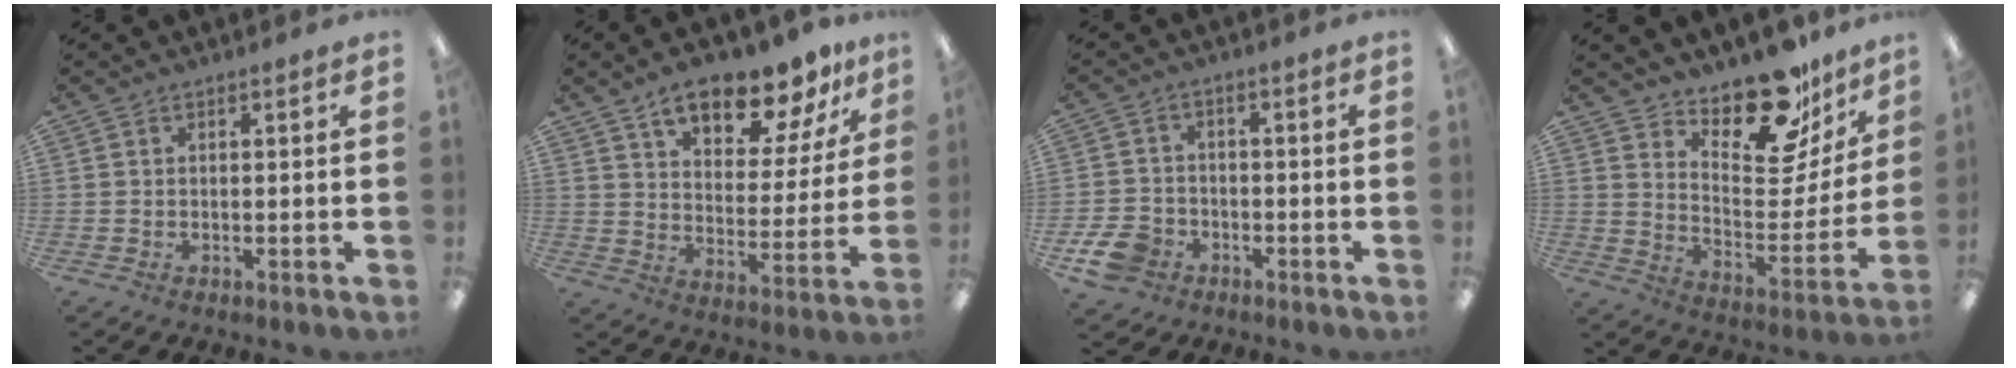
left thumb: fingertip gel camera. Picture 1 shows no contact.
{"total": 14.4, "force": [11.3, 5.3, 7.2], "torque": [-0.106, -0.065, 0.195]}
{"total": 7.3, "force": [-4.0, 5.2, 3.0], "torque": [-0.074, 0.025, -0.076]}
{"total": 19.0, "force": [15.7, 7.3, 7.9], "torque": [-0.104, -0.125, 0.269]}